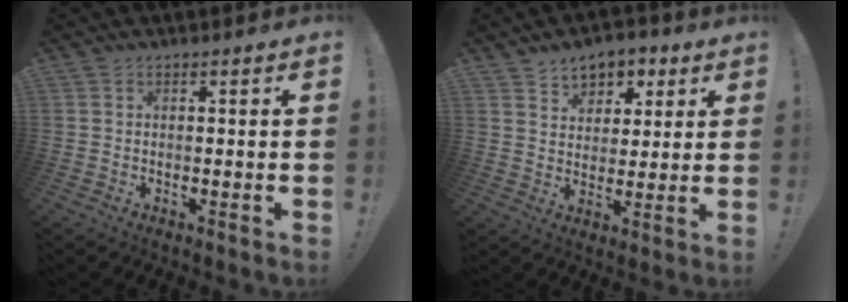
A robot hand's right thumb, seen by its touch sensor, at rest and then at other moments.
{"total": 7.3, "force": [4.2, 5.7, 1.7], "torque": [-0.015, -0.028, 0.078]}